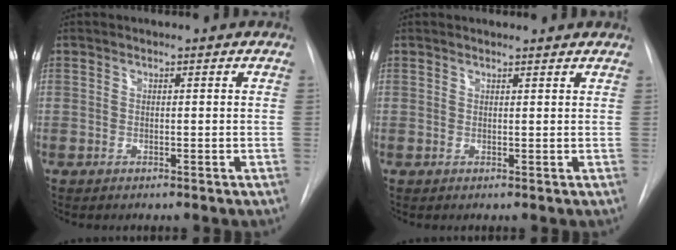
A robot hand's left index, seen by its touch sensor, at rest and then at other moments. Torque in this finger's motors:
{"motor_torque": [0.32, -0.42, -0.03, 0.02]}